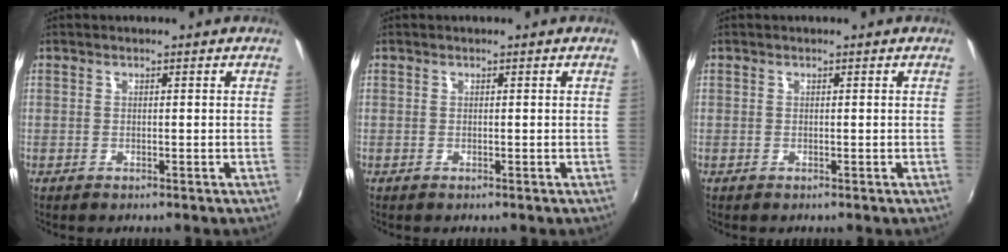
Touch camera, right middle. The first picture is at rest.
{"total": 0.0}
{"total": 0.0}